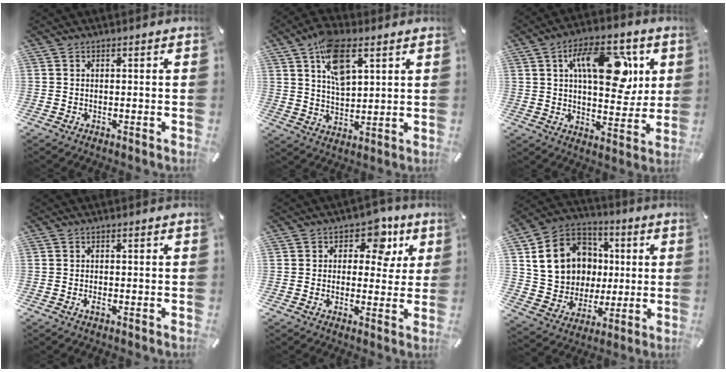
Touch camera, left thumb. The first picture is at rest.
{"total": 10.9, "force": [5.6, 5.7, 7.4], "torque": [-0.133, -0.010, 0.103]}
{"total": 18.0, "force": [6.2, 9.7, 13.9], "torque": [-0.194, -0.004, 0.103]}
{"total": 1.1, "force": [-0.4, 0.3, 0.9], "torque": [-0.018, -0.001, -0.007]}
{"total": 9.6, "force": [3.9, 6.6, 5.8], "torque": [-0.067, -0.014, 0.062]}
{"total": 17.5, "force": [2.9, 15.5, 7.6], "torque": [-0.128, 0.006, 0.068]}